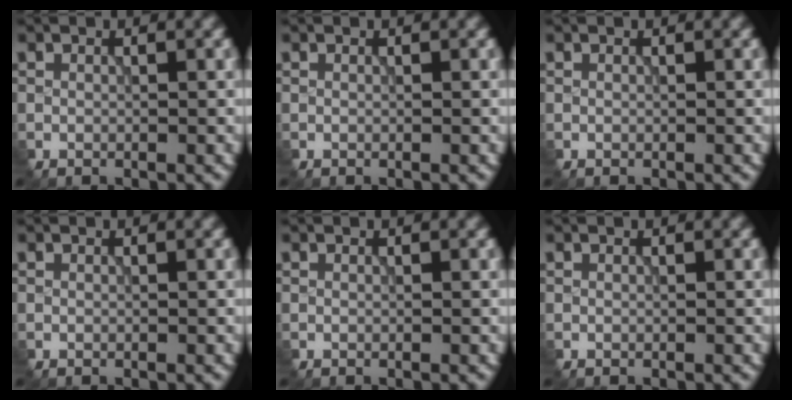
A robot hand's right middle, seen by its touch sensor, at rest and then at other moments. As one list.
[{"total": 0.0}, {"total": 0.0}, {"total": 0.0}, {"total": 0.0}, {"total": 0.0}]